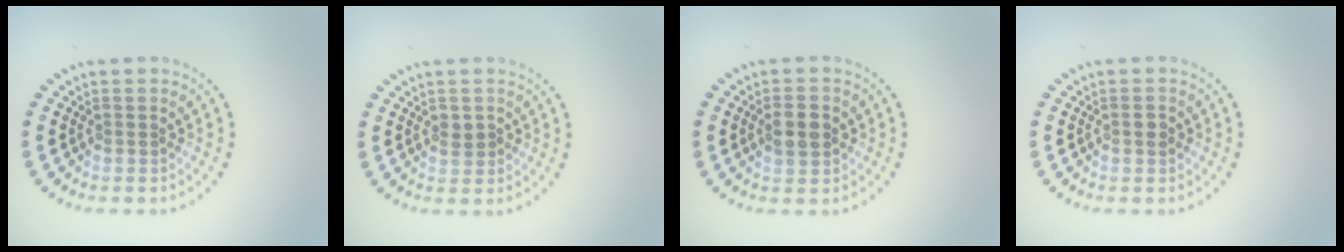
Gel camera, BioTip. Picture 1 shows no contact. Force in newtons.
{"total": 1.3, "press": 1.2, "slide": 0.3}
{"total": 2.6, "press": 2.6, "slide": 0.4}
{"total": 1.0, "press": 1.0, "slide": 0.2}